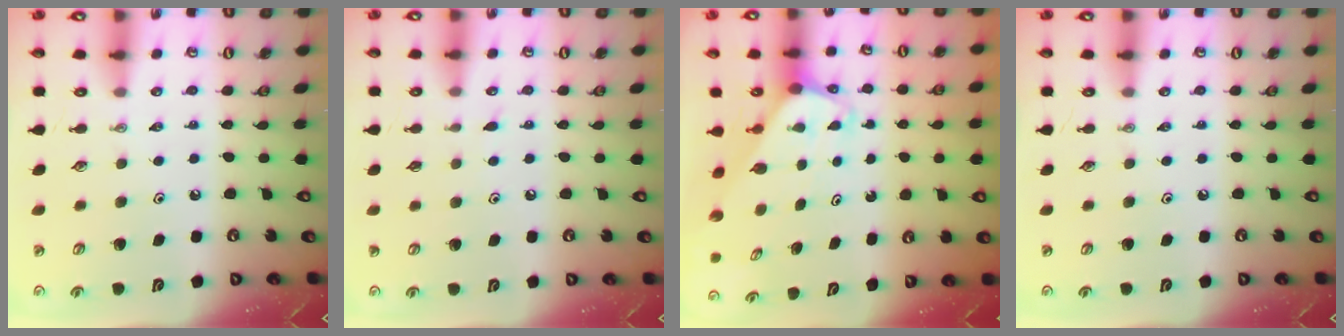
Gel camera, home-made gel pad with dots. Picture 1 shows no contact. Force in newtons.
{"total": 5.4, "press": 5.4, "slide": 0.5}
{"total": 1.9, "press": 1.9, "slide": 0.1}
{"total": 0.0}